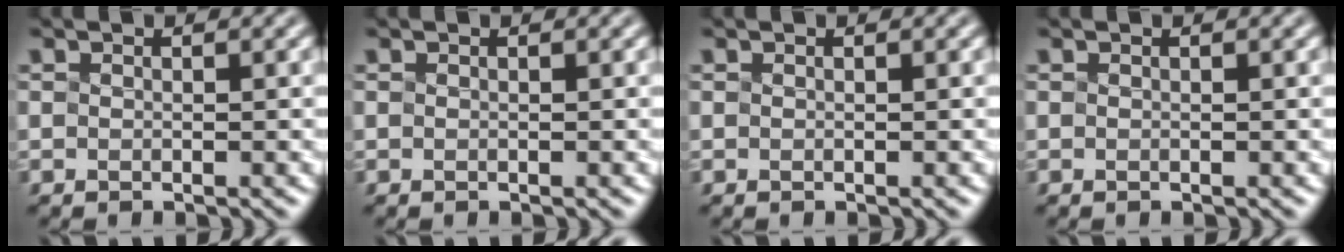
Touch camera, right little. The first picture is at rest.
{"total": 0.0}
{"total": 0.0}
{"total": 0.0}